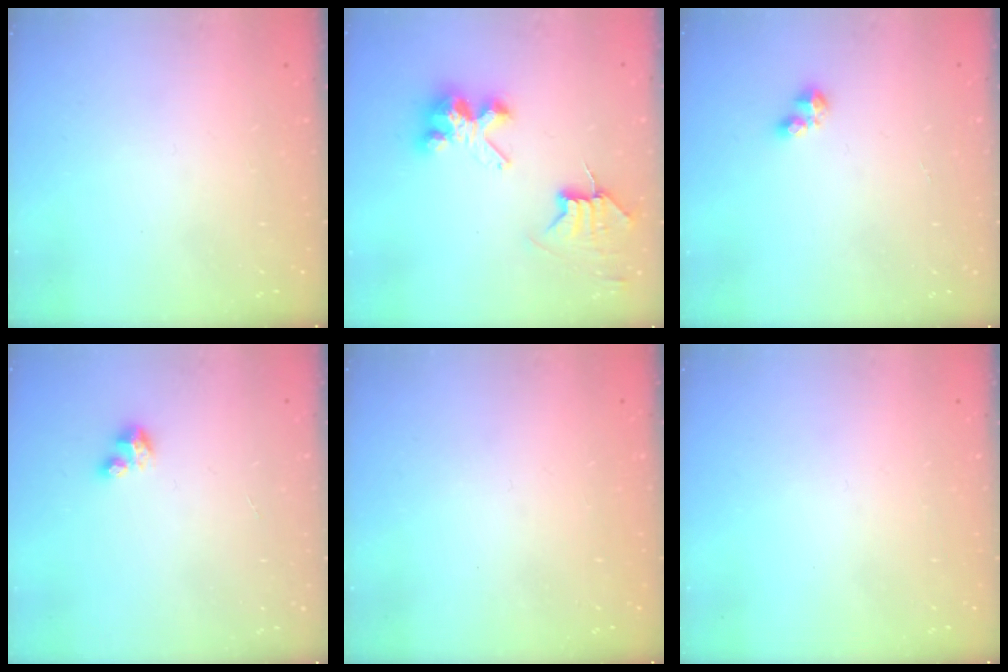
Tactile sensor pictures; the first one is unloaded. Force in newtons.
{"total": 7.3, "press": 7.3, "slide": 0.6}
{"total": 2.7, "press": 2.6, "slide": 0.5}
{"total": 4.1, "press": 4.0, "slide": 0.3}
{"total": 0.7, "press": 0.6, "slide": 0.3}
{"total": 0.0}